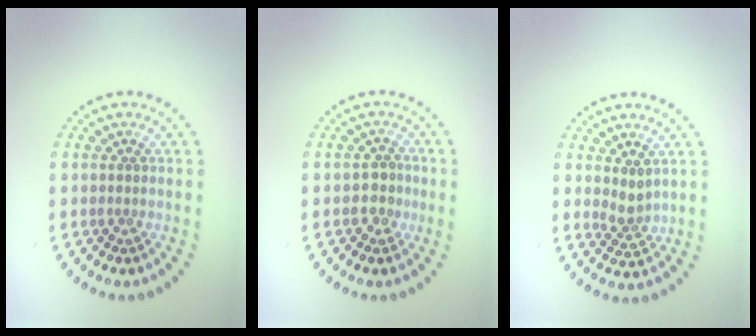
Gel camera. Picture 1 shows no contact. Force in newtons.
{"total": 1.9, "press": 1.8, "slide": 0.7}
{"total": 1.7, "press": 1.4, "slide": 1.0}